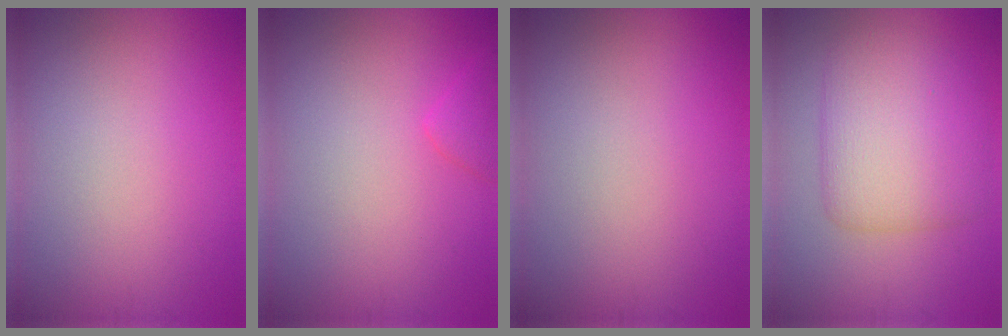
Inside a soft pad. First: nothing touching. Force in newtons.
{"total": 1.4, "press": 1.4, "slide": 0.1}
{"total": 0.0}
{"total": 5.9, "press": 5.9, "slide": 0.1}